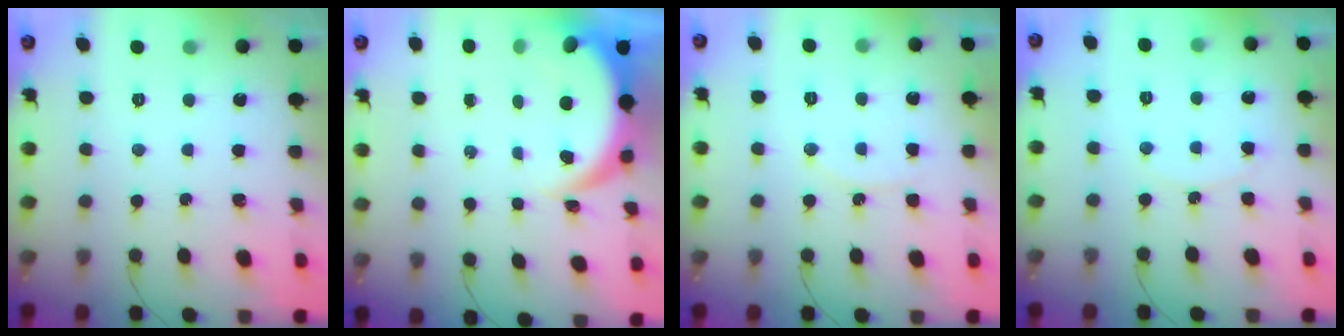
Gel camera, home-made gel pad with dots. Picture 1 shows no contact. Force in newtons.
{"total": 5.3, "press": 5.3, "slide": 0.5}
{"total": 6.8, "press": 6.8, "slide": 0.5}
{"total": 6.7, "press": 6.7, "slide": 0.6}